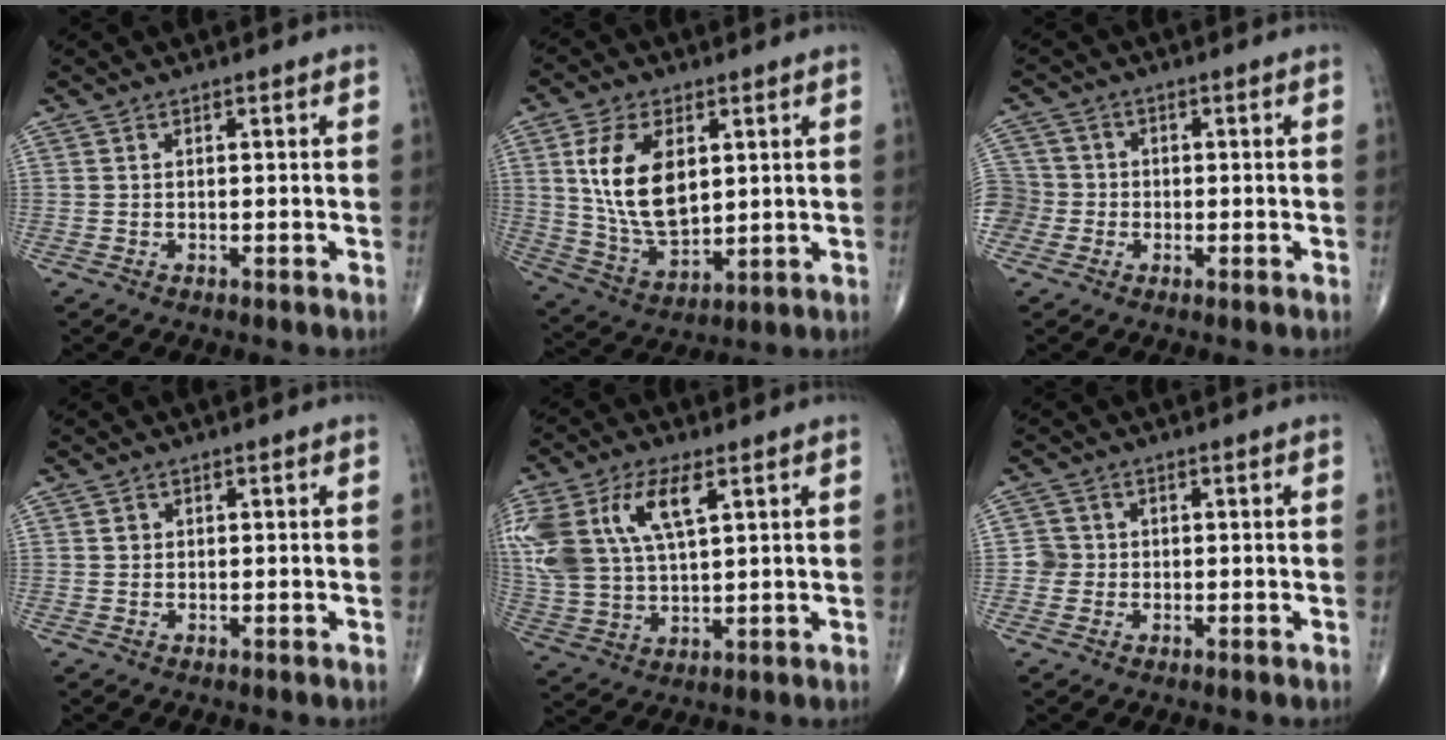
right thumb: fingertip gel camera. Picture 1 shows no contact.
{"total": 14.8, "force": [3.5, 8.4, 11.7], "torque": [-0.208, -0.017, 0.077]}
{"total": 6.8, "force": [-1.6, 6.5, 1.4], "torque": [-0.026, 0.019, -0.035]}
{"total": 0.9, "force": [0.2, 0.8, 0.3], "torque": [0.001, 0.001, 0.002]}
{"total": 18.3, "force": [6.9, 9.4, 14.2], "torque": [-0.324, 0.003, 0.136]}
{"total": 2.5, "force": [-0.2, 2.5, 0.1], "torque": [0.019, 0.009, -0.008]}